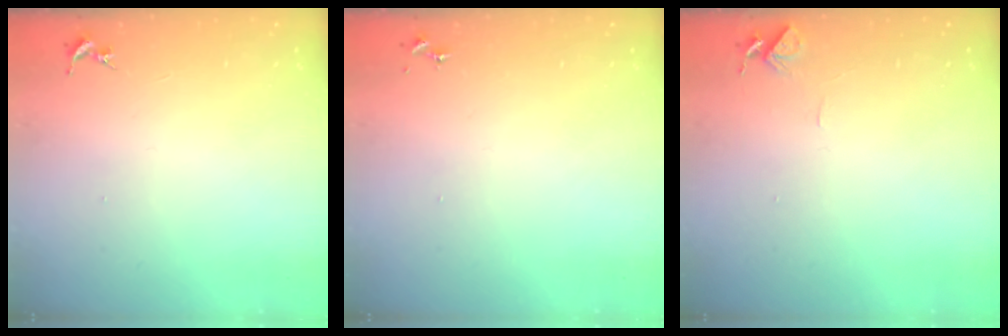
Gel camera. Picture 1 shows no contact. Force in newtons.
{"total": 0.0}
{"total": 4.6, "press": 4.5, "slide": 0.4}